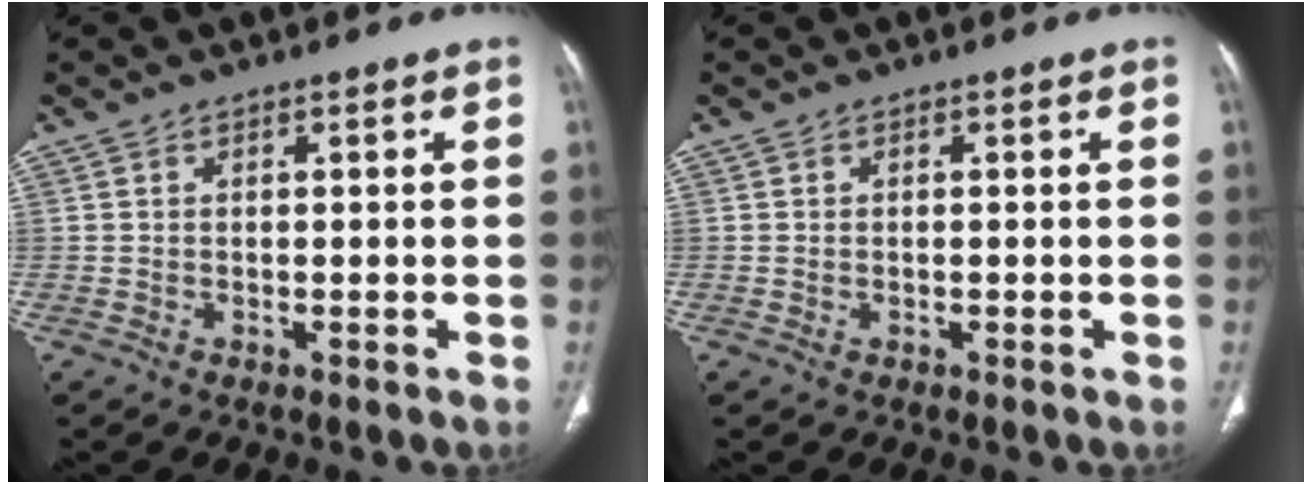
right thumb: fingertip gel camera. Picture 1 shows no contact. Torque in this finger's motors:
{"motor_torque": [0.14, -0.04, -0.24, 0.09, -0.05]}